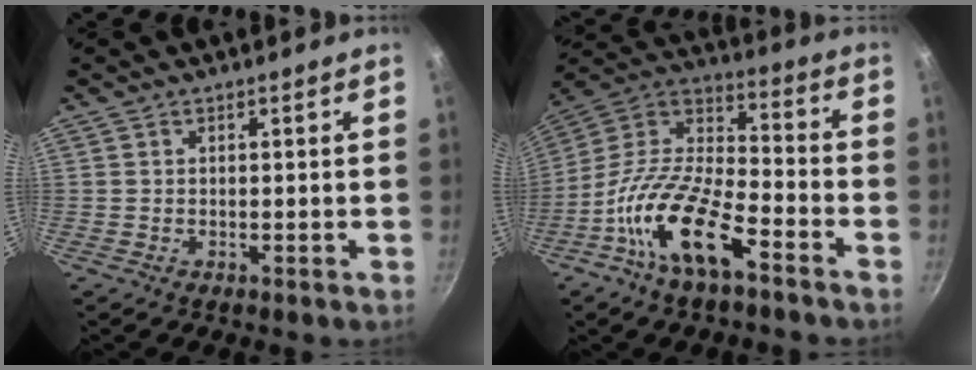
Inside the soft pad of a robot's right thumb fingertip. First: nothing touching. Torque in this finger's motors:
{"motor_torque": [2.31, 2.06, 1.95, -0.82, 0.65]}